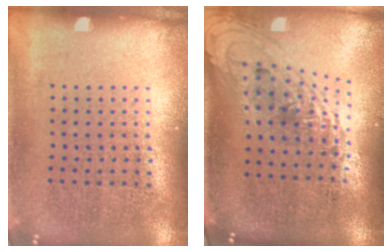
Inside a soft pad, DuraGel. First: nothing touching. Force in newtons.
{"total": 1.8, "press": 1.3, "slide": 1.2}